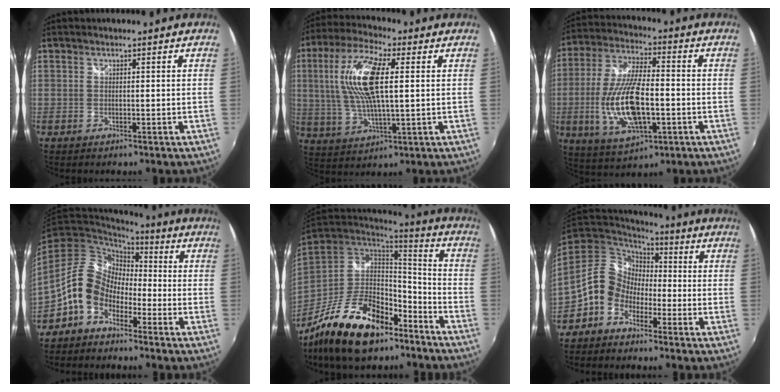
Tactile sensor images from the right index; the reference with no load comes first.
{"total": 15.2, "force": [2.9, 5.1, 14.0], "torque": [-0.276, 0.011, 0.056]}
{"total": 16.9, "force": [-3.6, 6.7, 15.1], "torque": [-0.315, -0.012, -0.057]}
{"total": 10.8, "force": [-5.5, 7.7, 5.2], "torque": [-0.105, 0.025, -0.114]}
{"total": 23.3, "force": [-15.4, 10.3, 14.0], "torque": [-0.271, -0.007, -0.246]}
{"total": 10.6, "force": [-4.7, 8.4, 4.5], "torque": [-0.094, 0.028, -0.106]}